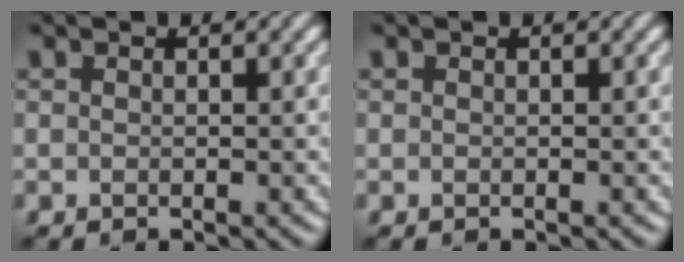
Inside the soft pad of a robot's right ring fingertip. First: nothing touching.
{"total": 0.0}